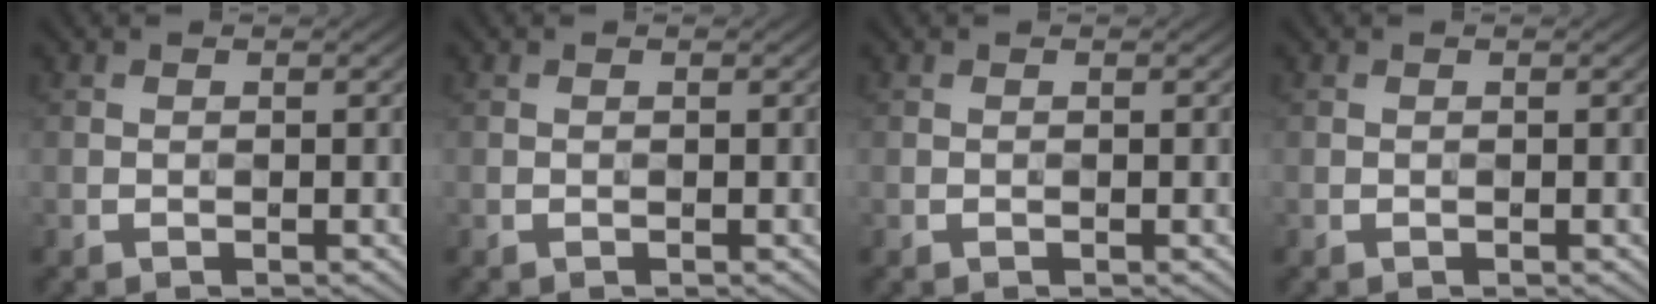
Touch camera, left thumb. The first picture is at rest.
{"total": 0.0}
{"total": 0.0}
{"total": 0.0}